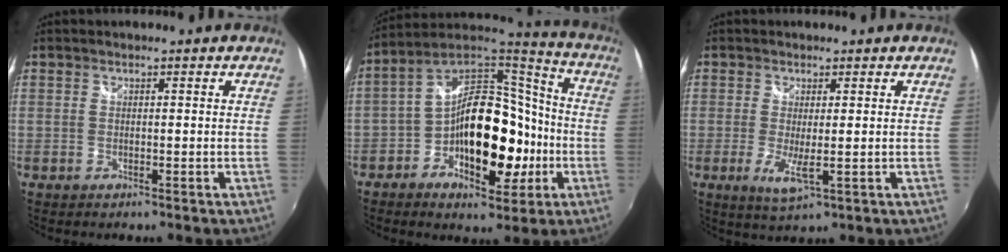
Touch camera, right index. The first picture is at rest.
{"total": 19.1, "force": [-5.6, 11.5, 14.2], "torque": [-0.252, 0.036, -0.086]}
{"total": 4.6, "force": [-0.8, 0.8, 4.5], "torque": [-0.090, -0.015, -0.013]}